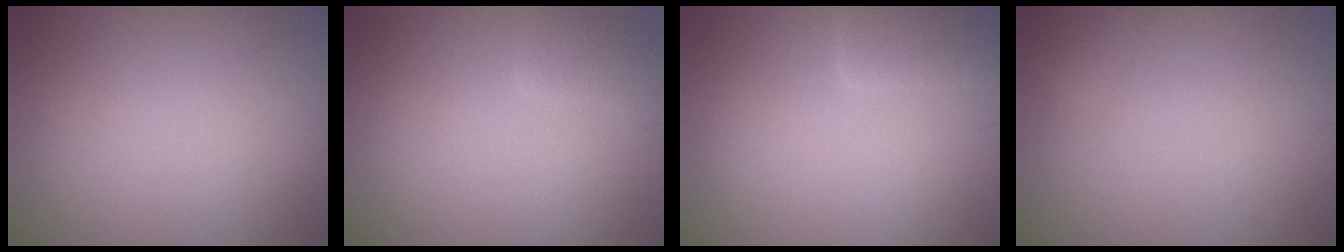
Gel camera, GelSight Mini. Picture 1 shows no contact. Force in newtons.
{"total": 1.4, "press": 1.4, "slide": 0.1}
{"total": 3.0, "press": 3.0, "slide": 0.3}
{"total": 1.9, "press": 1.9, "slide": 0.1}